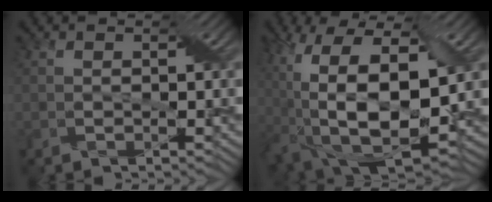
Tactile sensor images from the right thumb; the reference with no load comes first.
{"total": 18.2, "force": [0.1, 10.0, 15.2], "torque": [-0.296, -0.021, 0.019]}